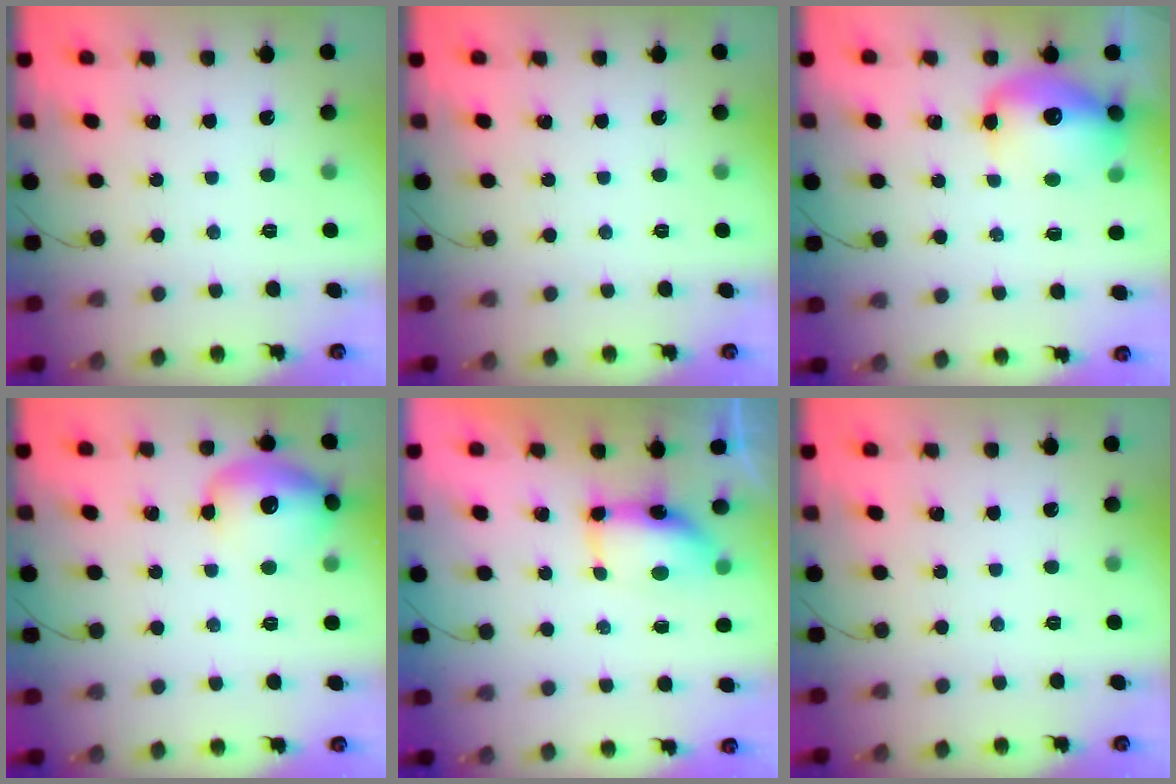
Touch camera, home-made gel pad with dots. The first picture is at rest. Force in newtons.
{"total": 0.0}
{"total": 13.9, "press": 13.5, "slide": 3.0}
{"total": 13.4, "press": 13.2, "slide": 2.3}
{"total": 7.3, "press": 7.2, "slide": 1.1}
{"total": 0.0}